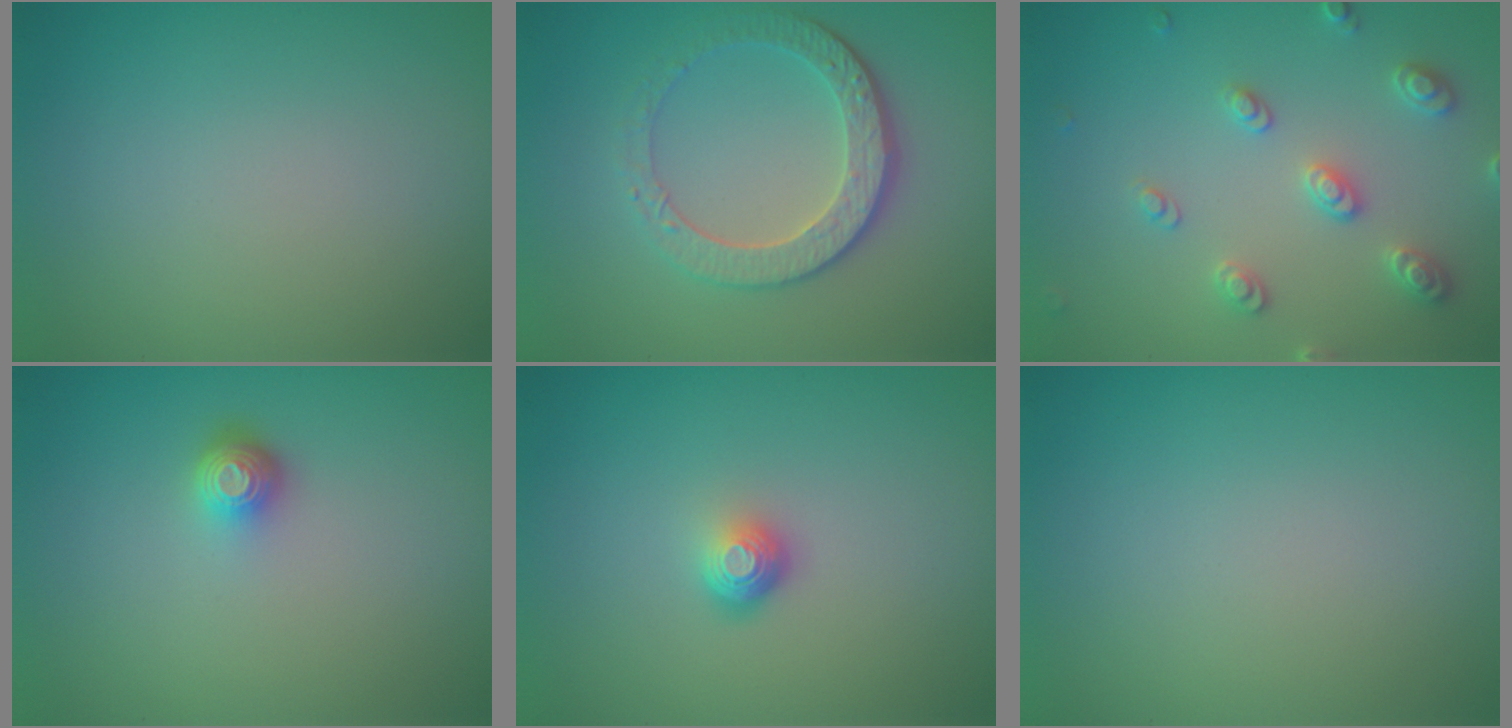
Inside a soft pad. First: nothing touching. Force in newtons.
{"total": 4.3, "press": 3.3, "slide": 2.8}
{"total": 3.0, "press": 2.9, "slide": 0.6}
{"total": 1.7, "press": 1.3, "slide": 1.2}
{"total": 1.8, "press": 1.2, "slide": 1.4}
{"total": 0.0}